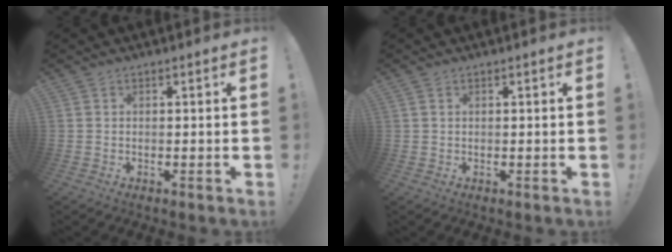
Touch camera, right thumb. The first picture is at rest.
{"total": 0.6, "force": [0.3, 0.3, 0.4], "torque": [-0.016, 0.003, 0.008]}